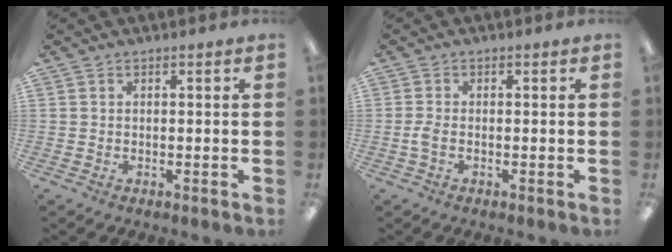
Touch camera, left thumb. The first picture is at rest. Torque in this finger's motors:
{"motor_torque": [-0.02, 0.01, 0.17, -0.14, 0.00]}